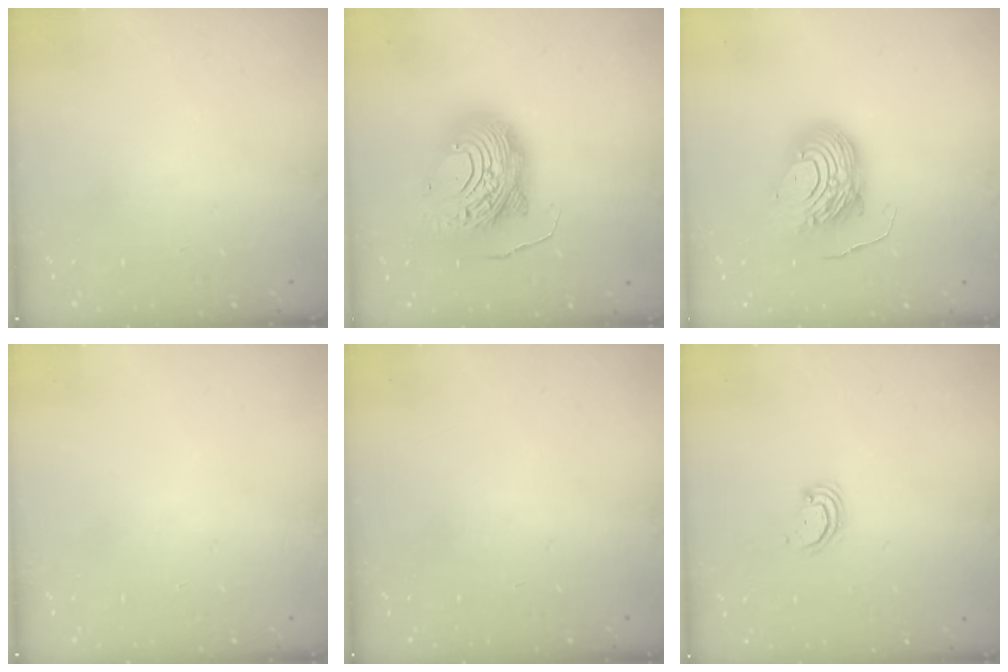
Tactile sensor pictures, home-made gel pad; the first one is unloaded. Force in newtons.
{"total": 17.5, "press": 17.5, "slide": 1.5}
{"total": 10.4, "press": 10.3, "slide": 1.1}
{"total": 0.0}
{"total": 0.0}
{"total": 2.8, "press": 2.8, "slide": 0.2}